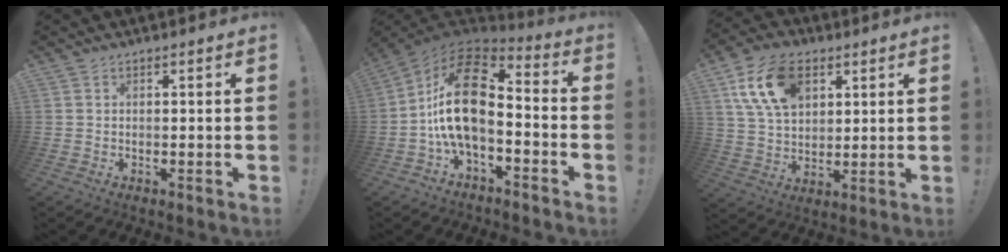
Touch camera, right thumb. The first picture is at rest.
{"total": 18.0, "force": [-0.9, 9.6, 15.1], "torque": [-0.301, 0.008, -0.015]}
{"total": 16.6, "force": [7.2, 10.8, 10.4], "torque": [-0.184, -0.010, 0.139]}